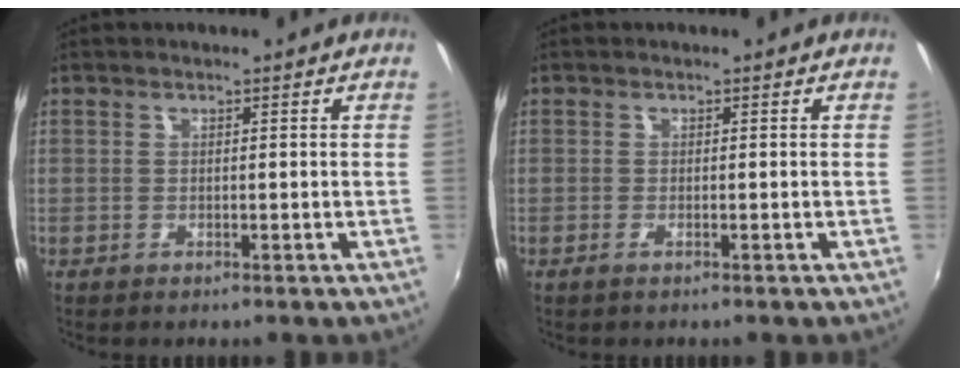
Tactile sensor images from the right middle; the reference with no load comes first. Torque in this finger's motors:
{"motor_torque": [-0.50, 0.12, -0.02, 0.00]}